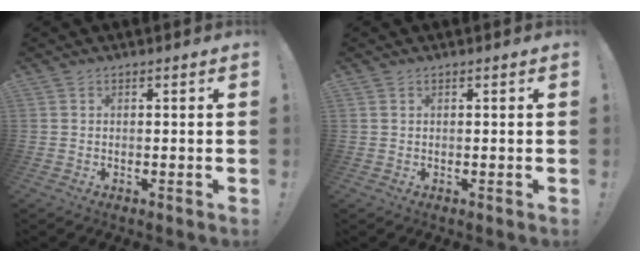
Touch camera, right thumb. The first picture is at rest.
{"total": 0.0}